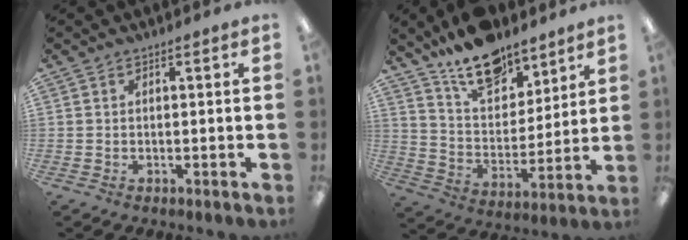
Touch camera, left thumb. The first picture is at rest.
{"total": 18.5, "force": [15.0, 6.7, 8.7], "torque": [-0.176, -0.085, 0.267]}